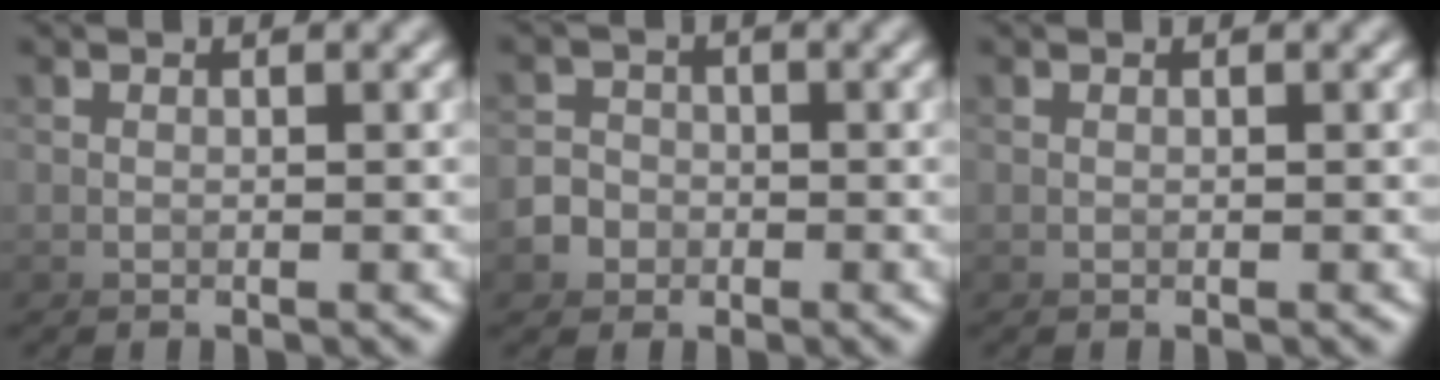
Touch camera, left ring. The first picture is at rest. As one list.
[{"total": 4.2, "force": [-1.5, 3.5, -1.8], "torque": [0.013, -0.016, -0.036]}, {"total": 0.0}]